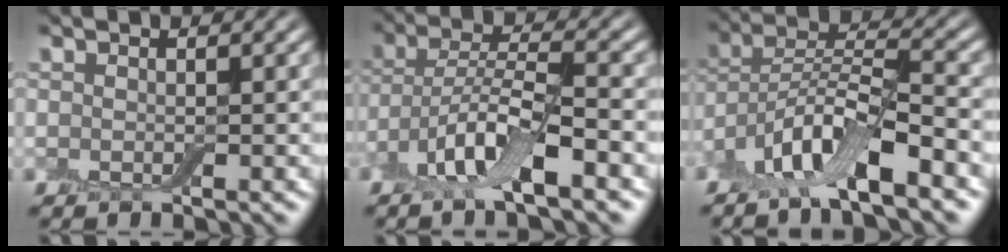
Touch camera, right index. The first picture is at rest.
{"total": 6.4, "force": [-3.5, 1.7, 5.1], "torque": [-0.098, 0.005, -0.074]}
{"total": 8.5, "force": [-5.5, 1.9, 6.1], "torque": [-0.110, 0.009, -0.108]}